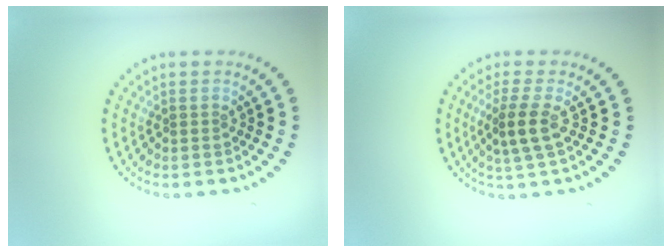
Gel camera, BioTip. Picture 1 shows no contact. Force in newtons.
{"total": 2.6, "press": 2.2, "slide": 1.4}